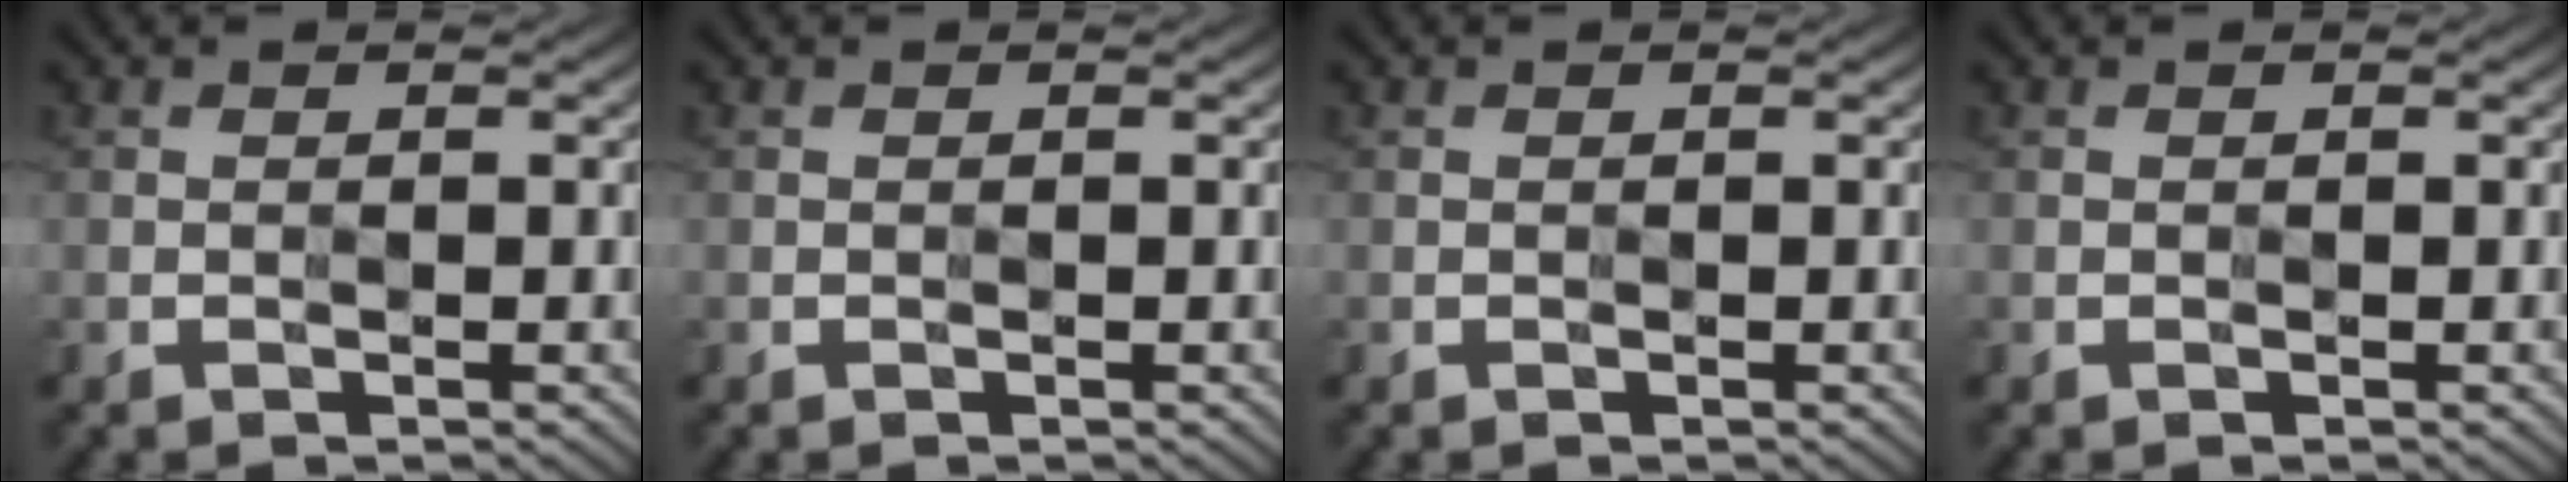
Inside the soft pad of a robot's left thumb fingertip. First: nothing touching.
{"total": 0.0}
{"total": 0.0}
{"total": 0.0}